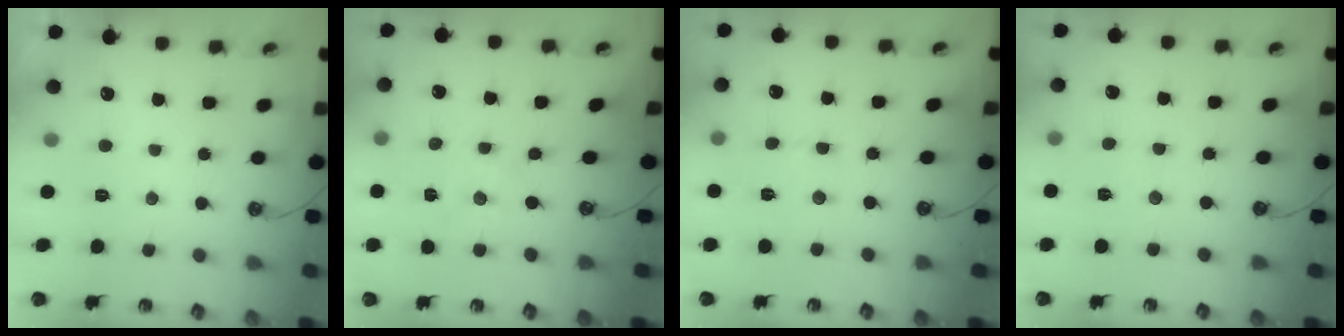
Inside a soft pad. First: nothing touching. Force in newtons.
{"total": 0.0}
{"total": 2.9, "press": 2.8, "slide": 0.6}
{"total": 3.0, "press": 3.0, "slide": 0.5}